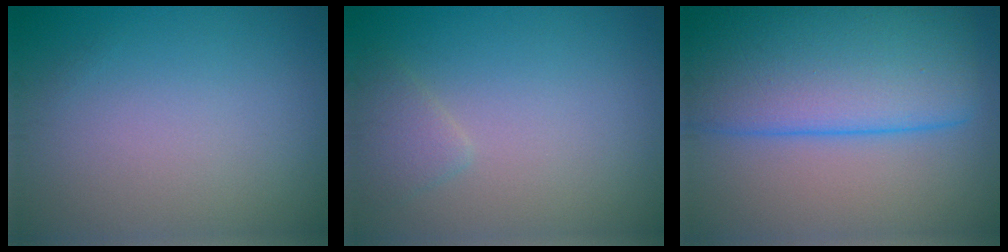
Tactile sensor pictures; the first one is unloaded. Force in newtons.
{"total": 1.6, "press": 1.6, "slide": 0.2}
{"total": 12.0, "press": 12.0, "slide": 0.5}